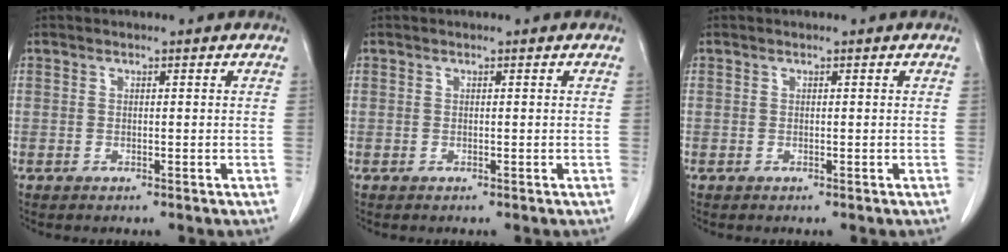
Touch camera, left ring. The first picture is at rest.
{"total": 0.0}
{"total": 0.0}